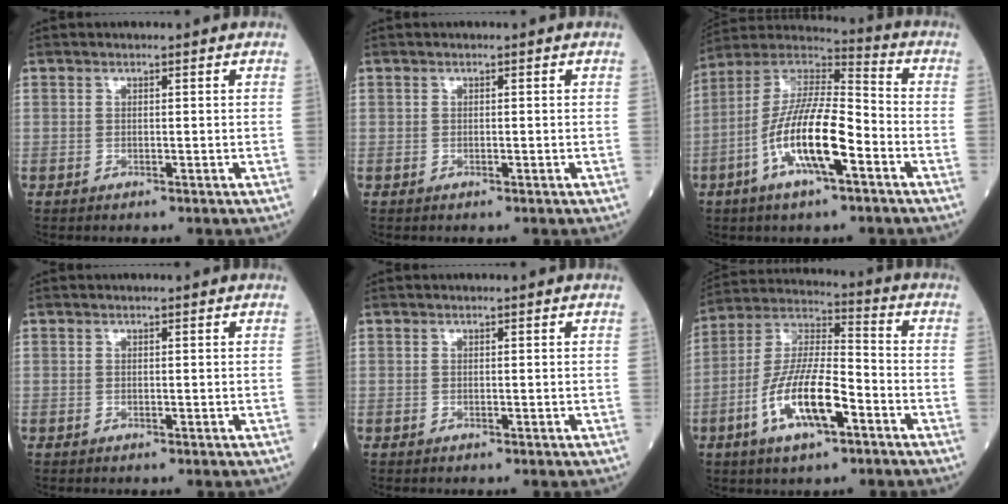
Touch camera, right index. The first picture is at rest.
{"total": 0.0}
{"total": 14.7, "force": [-5.1, 3.2, 13.4], "torque": [-0.262, 0.004, -0.095]}
{"total": 0.0}
{"total": 0.0}
{"total": 13.5, "force": [-5.3, 3.6, 11.9], "torque": [-0.243, 0.000, -0.098]}